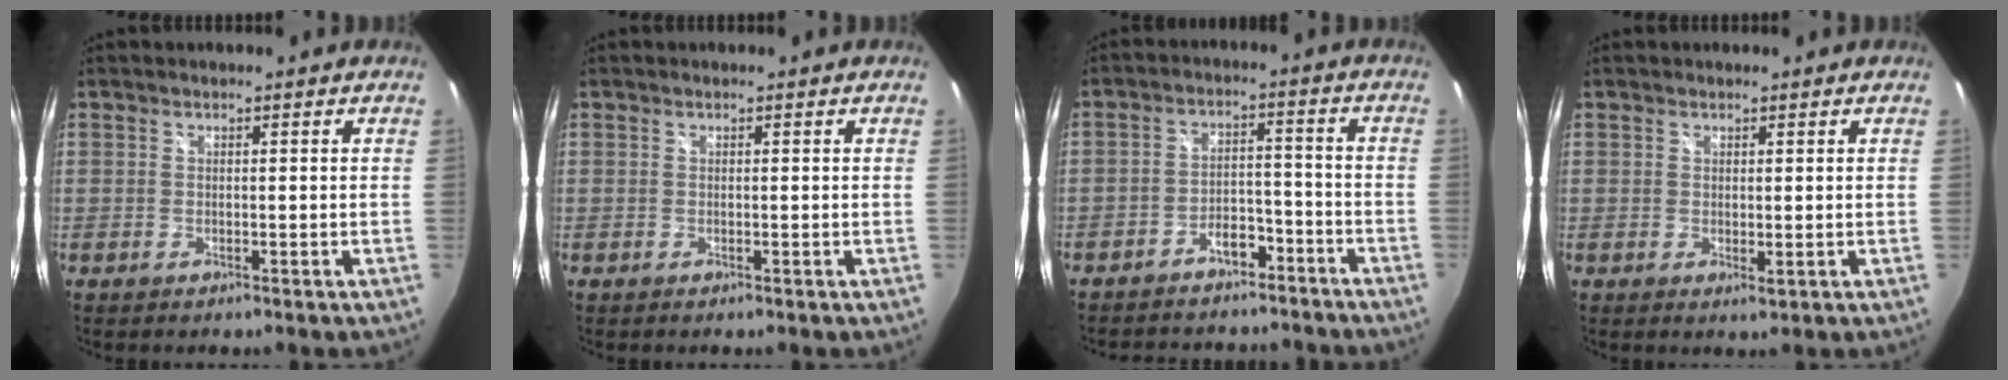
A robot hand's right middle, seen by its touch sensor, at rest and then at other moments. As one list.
[{"total": 0.0}, {"total": 13.3, "force": [-11.0, 5.9, 4.6], "torque": [-0.104, 0.032, -0.141]}, {"total": 1.0, "force": [0.5, 0.6, 0.6], "torque": [-0.011, -0.003, 0.007]}]